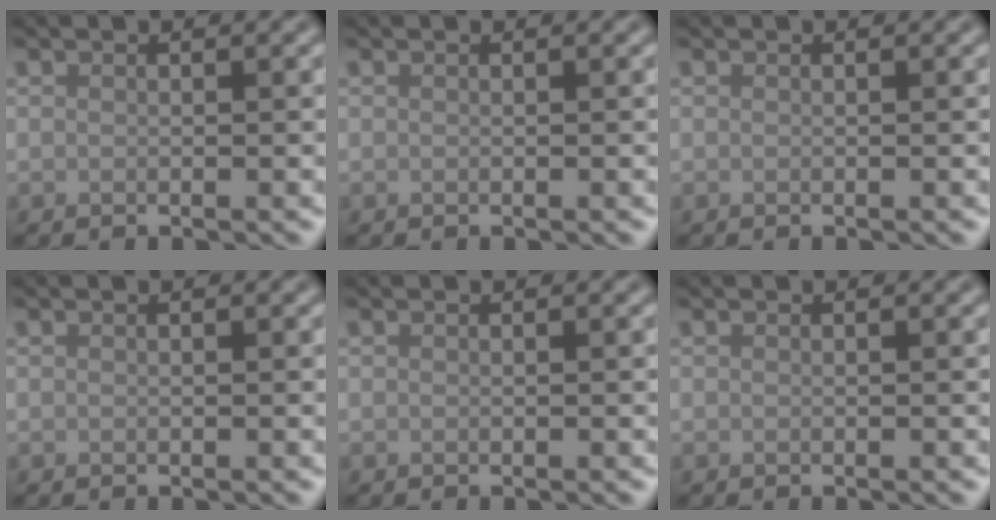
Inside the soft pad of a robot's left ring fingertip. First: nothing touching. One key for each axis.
{"total": 0.0}
{"total": 0.0}
{"total": 0.0}
{"total": 0.0}
{"total": 0.0}